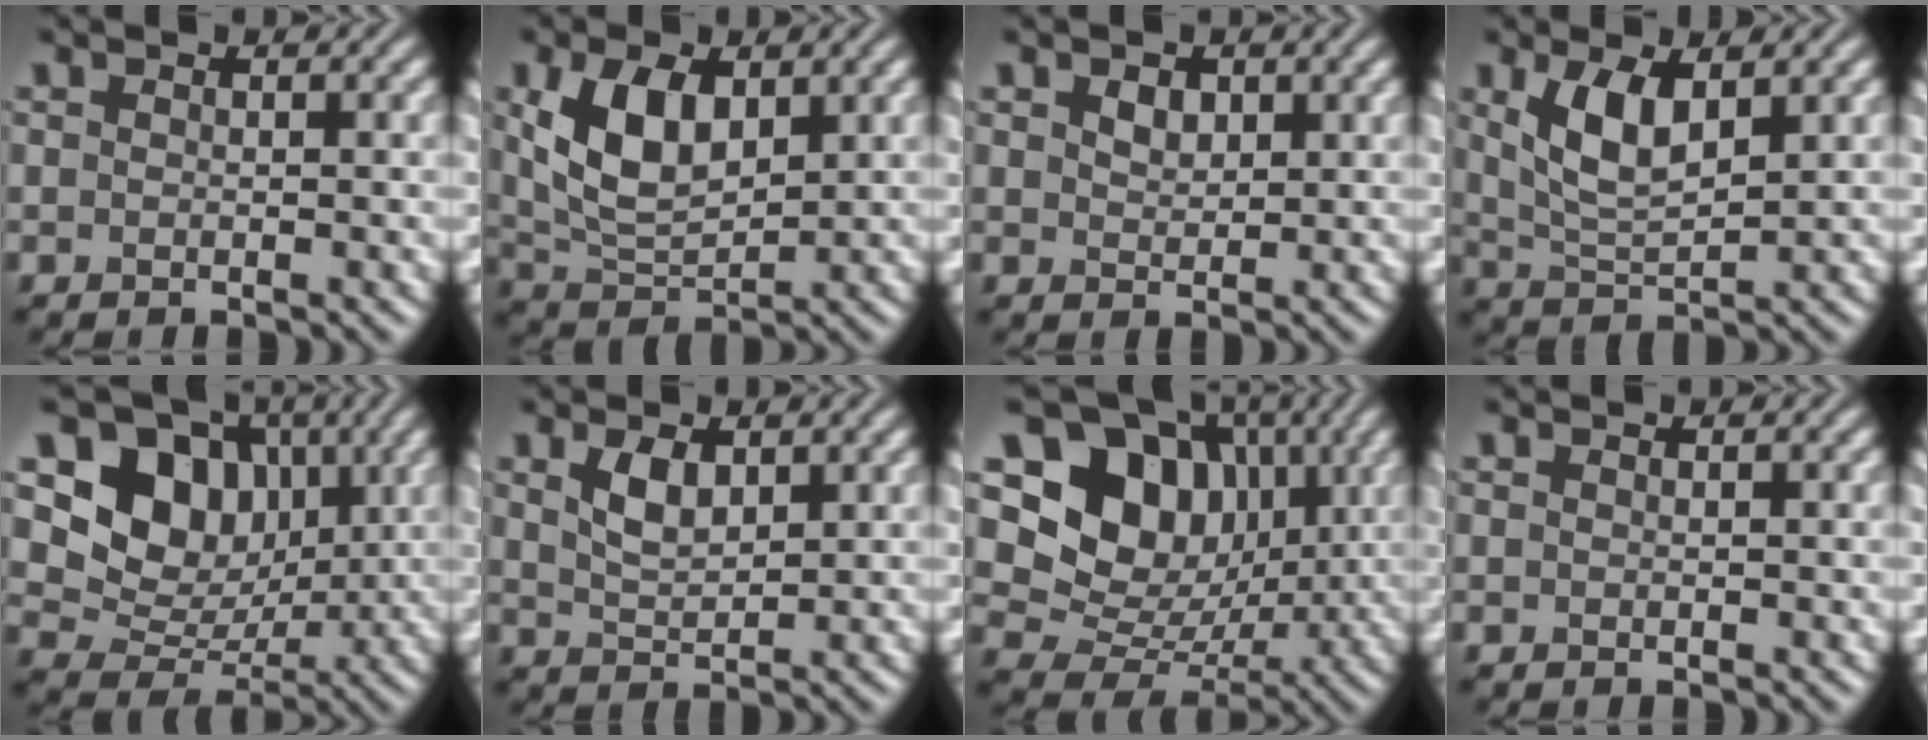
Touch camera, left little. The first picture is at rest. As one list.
[{"total": 6.2, "force": [1.9, 3.4, 4.8], "torque": [-0.103, 0.001, 0.039]}, {"total": 1.7, "force": [0.9, 1.1, 0.9], "torque": [-0.020, 0.000, 0.018]}, {"total": 4.6, "force": [1.8, 1.9, 3.7], "torque": [-0.085, -0.002, 0.038]}, {"total": 8.7, "force": [2.7, 6.9, 4.5], "torque": [-0.072, -0.012, 0.039]}, {"total": 2.7, "force": [1.3, 1.4, 1.9], "torque": [-0.044, -0.001, 0.030]}, {"total": 12.5, "force": [3.8, 9.9, 6.6], "torque": [-0.113, 0.027, 0.054]}, {"total": 0.0}]